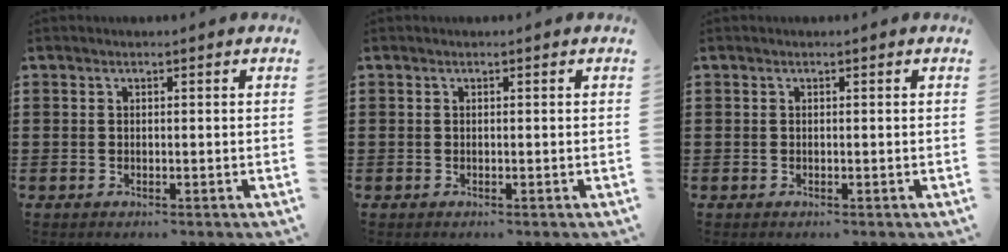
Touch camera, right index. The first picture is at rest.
{"total": 0.0}
{"total": 0.0}